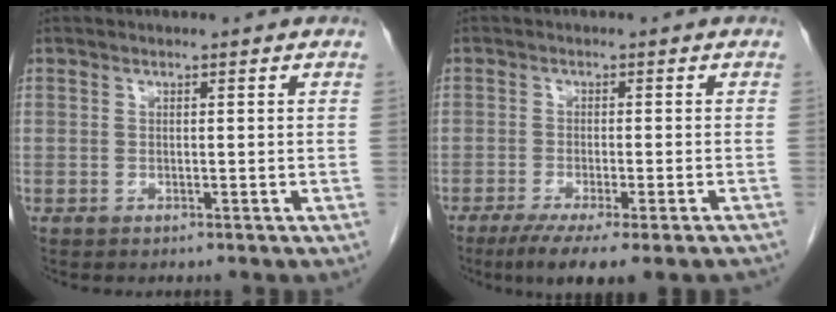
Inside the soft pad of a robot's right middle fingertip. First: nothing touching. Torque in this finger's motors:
{"motor_torque": [1.21, -0.93, 0.19, 0.10]}